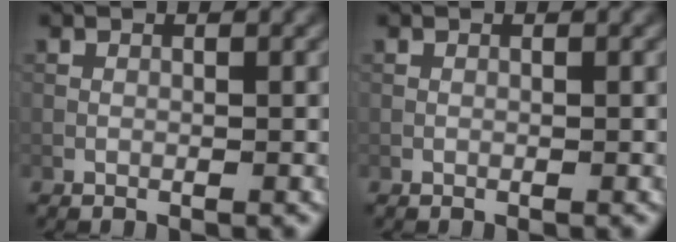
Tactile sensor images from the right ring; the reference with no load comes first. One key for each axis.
{"total": 0.0}